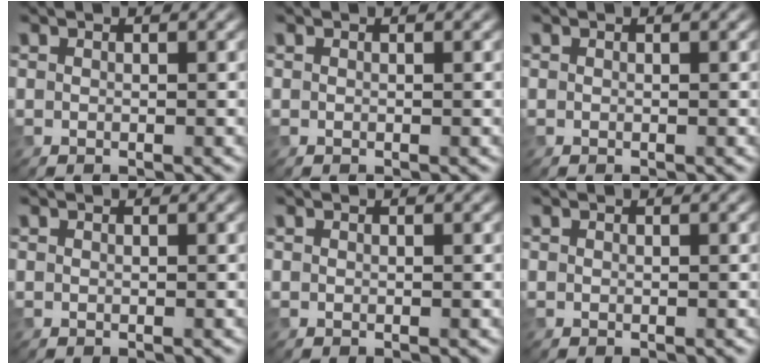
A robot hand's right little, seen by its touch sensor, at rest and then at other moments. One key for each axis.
{"total": 0.0}
{"total": 0.0}
{"total": 0.0}
{"total": 0.0}
{"total": 0.0}